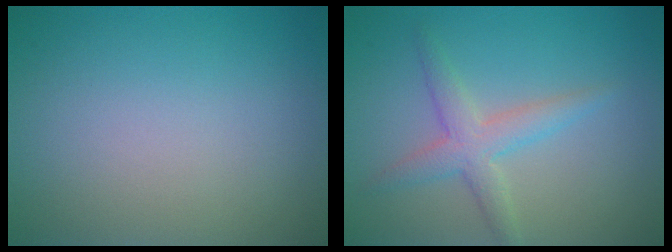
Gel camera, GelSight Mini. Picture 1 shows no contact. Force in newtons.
{"total": 2.9, "press": 2.9, "slide": 0.1}